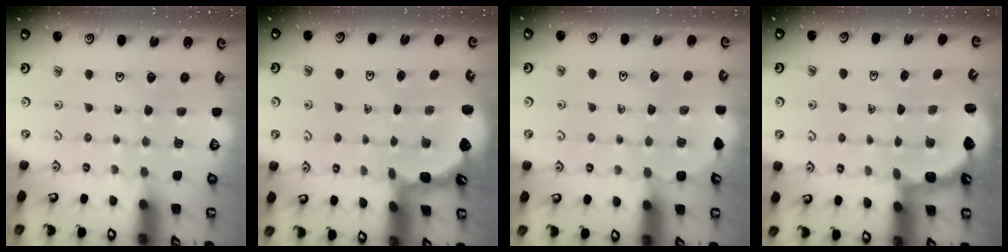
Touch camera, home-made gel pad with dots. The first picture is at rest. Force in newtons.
{"total": 1.9, "press": 1.9, "slide": 0.2}
{"total": 2.7, "press": 2.6, "slide": 0.8}
{"total": 3.2, "press": 2.2, "slide": 2.4}